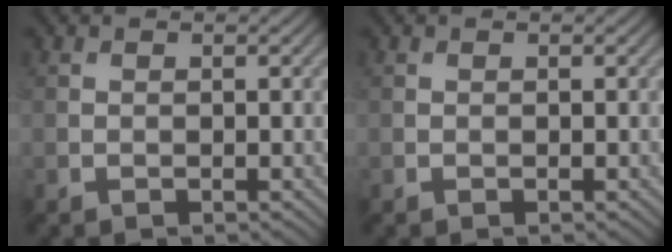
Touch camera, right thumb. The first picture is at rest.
{"total": 0.0}